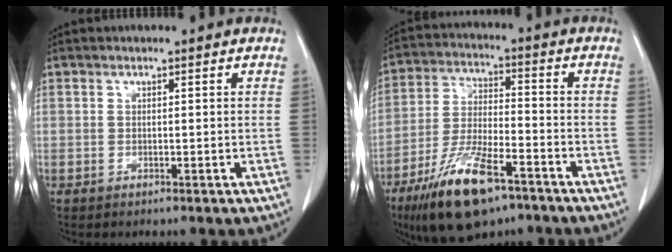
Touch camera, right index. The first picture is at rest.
{"total": 14.5, "force": [-9.1, 4.0, 10.6], "torque": [-0.211, -0.022, -0.157]}